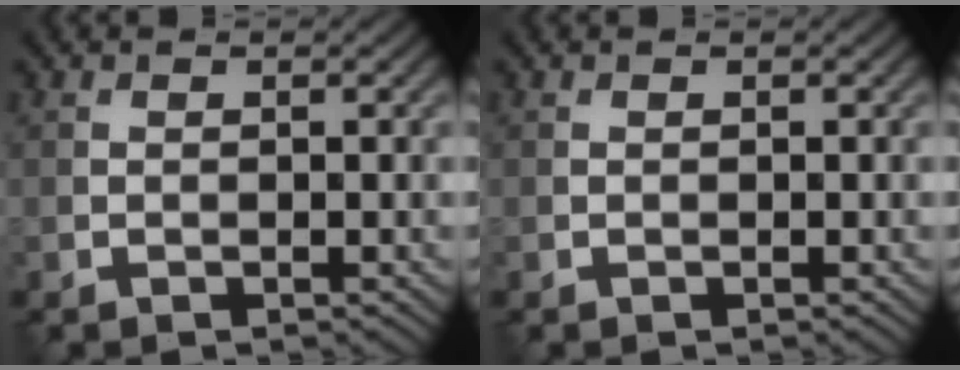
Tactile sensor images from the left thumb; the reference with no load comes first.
{"total": 0.0}